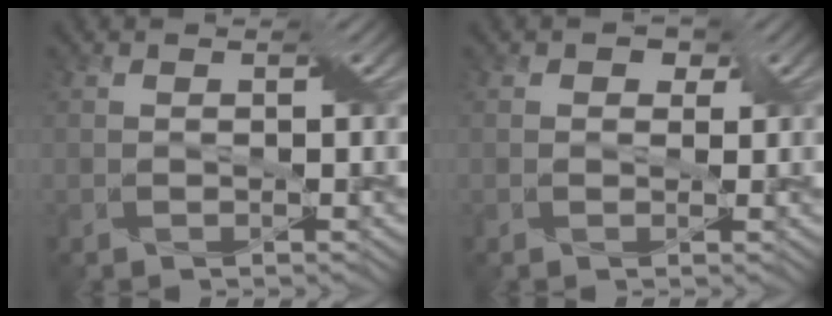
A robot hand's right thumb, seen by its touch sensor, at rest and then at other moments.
{"total": 1.9, "force": [1.0, 1.5, 0.7], "torque": [-0.010, -0.004, 0.010]}